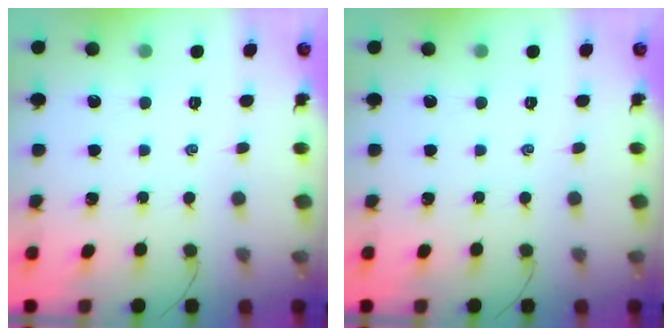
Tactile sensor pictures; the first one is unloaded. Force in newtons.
{"total": 0.0}